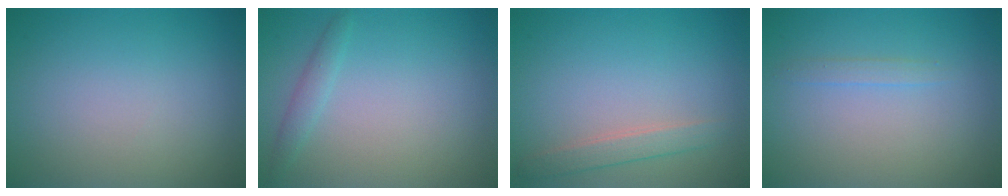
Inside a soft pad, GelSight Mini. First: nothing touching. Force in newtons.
{"total": 1.3, "press": 1.3, "slide": 0.1}
{"total": 1.7, "press": 1.7, "slide": 0.1}
{"total": 0.8, "press": 0.8, "slide": 0.1}